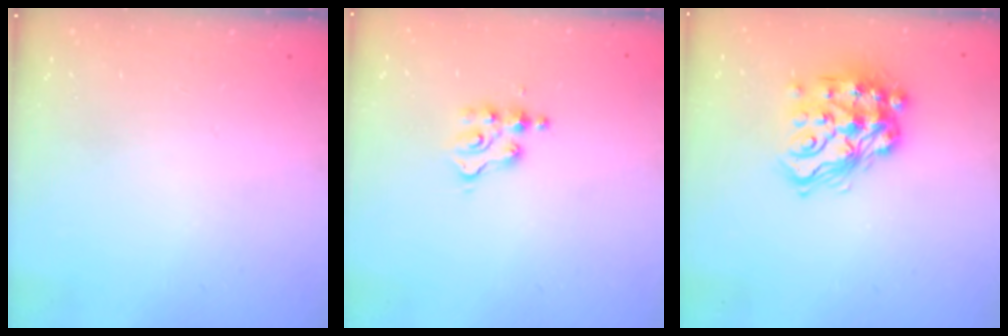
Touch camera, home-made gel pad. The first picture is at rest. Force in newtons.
{"total": 3.9, "press": 3.9, "slide": 0.5}
{"total": 16.6, "press": 16.5, "slide": 1.9}